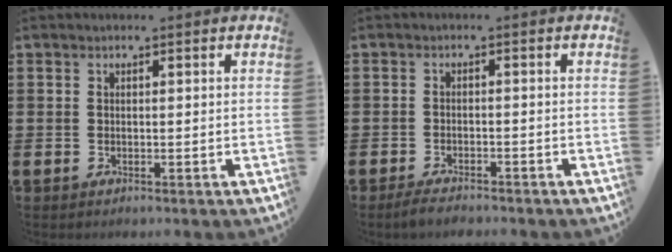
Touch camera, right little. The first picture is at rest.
{"total": 1.9, "force": [-1.7, 0.3, 0.8], "torque": [-0.015, 0.004, -0.033]}